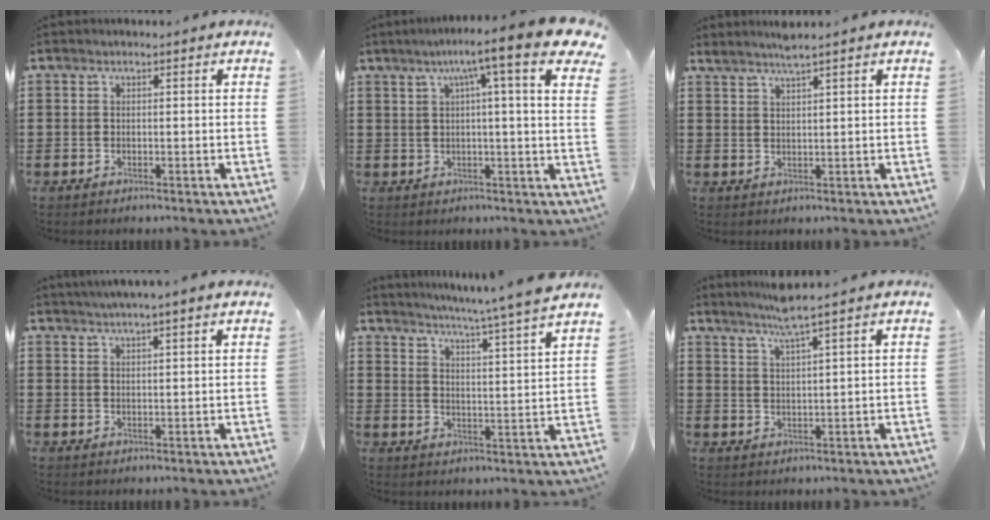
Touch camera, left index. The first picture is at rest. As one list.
[{"total": 10.0, "force": [5.9, 0.0, 8.1], "torque": [-0.144, -0.018, 0.091]}, {"total": 2.6, "force": [2.2, -0.4, 1.2], "torque": [-0.027, 0.000, 0.042]}, {"total": 2.3, "force": [2.1, -0.5, 0.8], "torque": [-0.021, -0.002, 0.039]}, {"total": 5.1, "force": [4.4, -1.7, 2.0], "torque": [-0.057, -0.040, 0.068]}, {"total": 4.2, "force": [3.3, -0.9, 2.3], "torque": [-0.054, -0.007, 0.057]}]